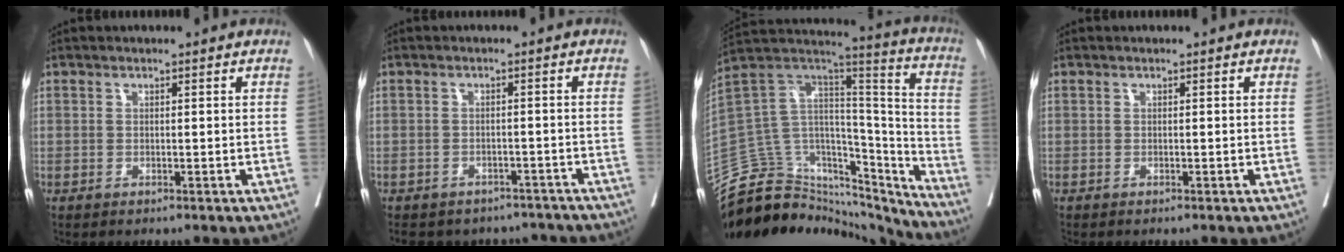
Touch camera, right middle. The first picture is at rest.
{"total": 13.4, "force": [-11.7, 5.8, 2.8], "torque": [-0.061, 0.013, -0.130]}
{"total": 30.0, "force": [-27.3, 8.6, 9.0], "torque": [-0.158, 0.038, -0.419]}
{"total": 0.0}